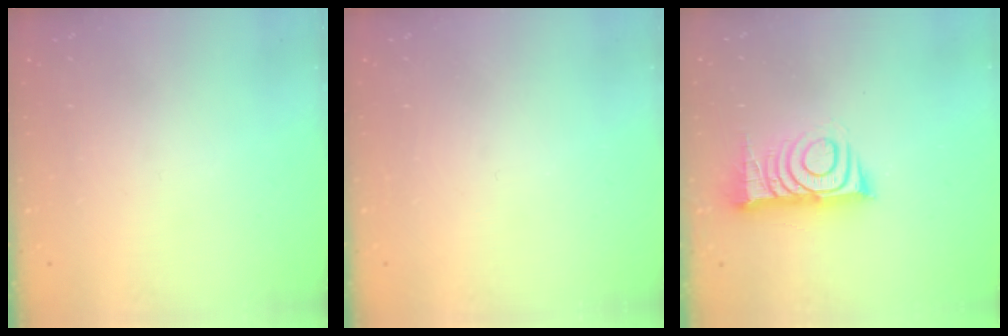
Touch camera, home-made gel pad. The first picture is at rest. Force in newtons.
{"total": 0.0}
{"total": 11.2, "press": 11.2, "slide": 1.0}